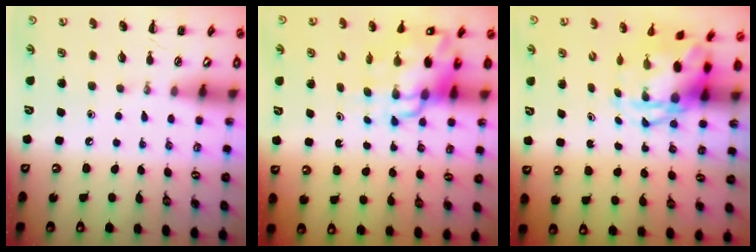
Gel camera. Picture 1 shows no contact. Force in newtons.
{"total": 11.7, "press": 11.2, "slide": 3.3}
{"total": 4.4, "press": 4.2, "slide": 1.1}